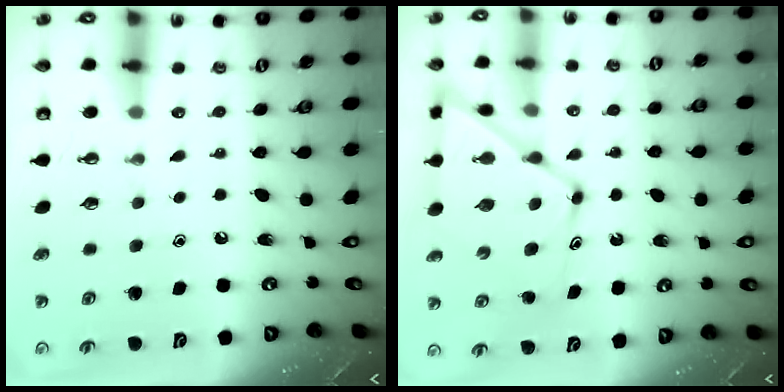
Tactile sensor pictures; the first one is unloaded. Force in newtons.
{"total": 15.8, "press": 15.7, "slide": 1.4}